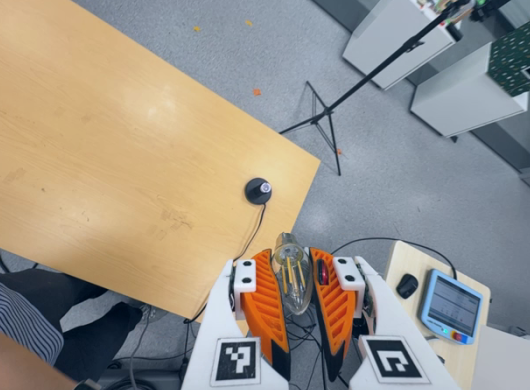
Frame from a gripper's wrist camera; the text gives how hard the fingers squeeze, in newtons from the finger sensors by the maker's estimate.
{"total": 21.4, "left": 25.9, "right": 17.0}